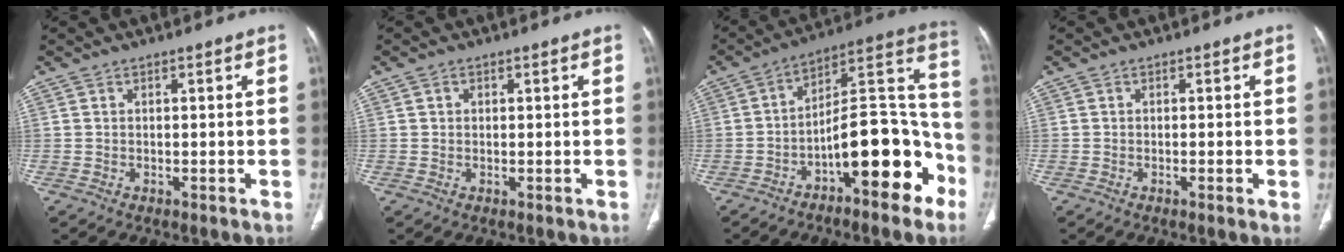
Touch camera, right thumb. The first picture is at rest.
{"total": 0.9, "force": [0.3, 0.8, 0.3], "torque": [-0.001, 0.001, 0.004]}
{"total": 19.2, "force": [-9.1, 7.0, 15.4], "torque": [-0.193, 0.097, -0.143]}
{"total": 1.6, "force": [-0.4, 0.1, 1.5], "torque": [-0.030, -0.004, -0.006]}